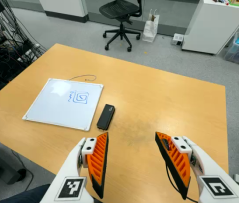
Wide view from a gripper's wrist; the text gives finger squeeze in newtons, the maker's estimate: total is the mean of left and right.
{"total": 0.0}